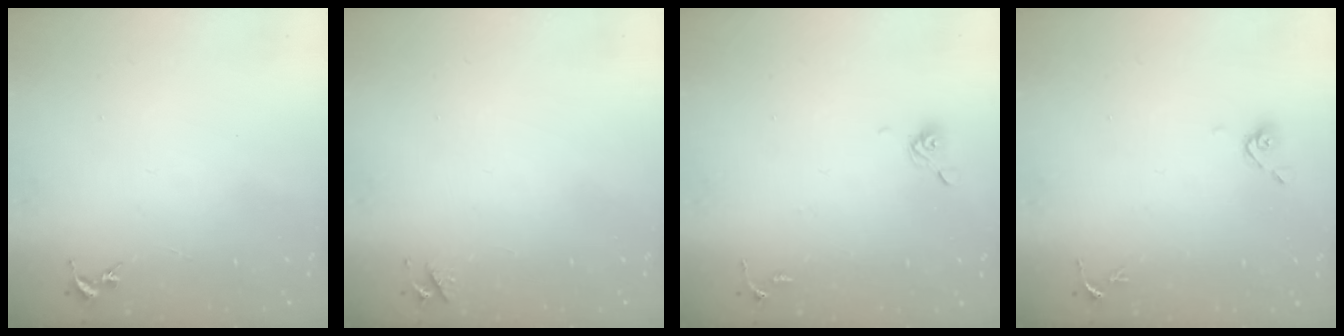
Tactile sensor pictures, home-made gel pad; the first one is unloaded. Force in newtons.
{"total": 3.6, "press": 3.5, "slide": 0.6}
{"total": 6.3, "press": 6.0, "slide": 2.1}
{"total": 5.9, "press": 5.4, "slide": 2.4}